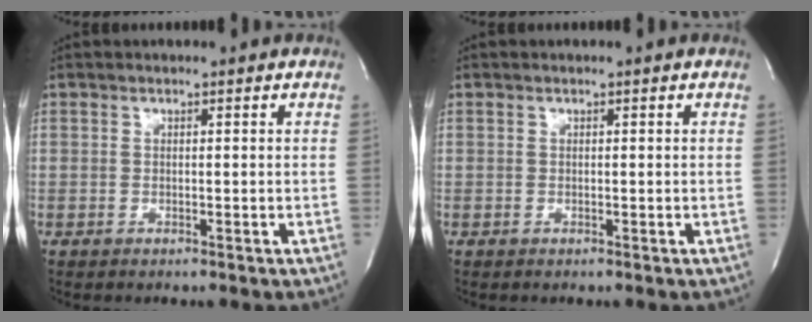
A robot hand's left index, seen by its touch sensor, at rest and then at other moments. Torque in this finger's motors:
{"motor_torque": [-0.01, 0.01, 0.00, 0.00]}